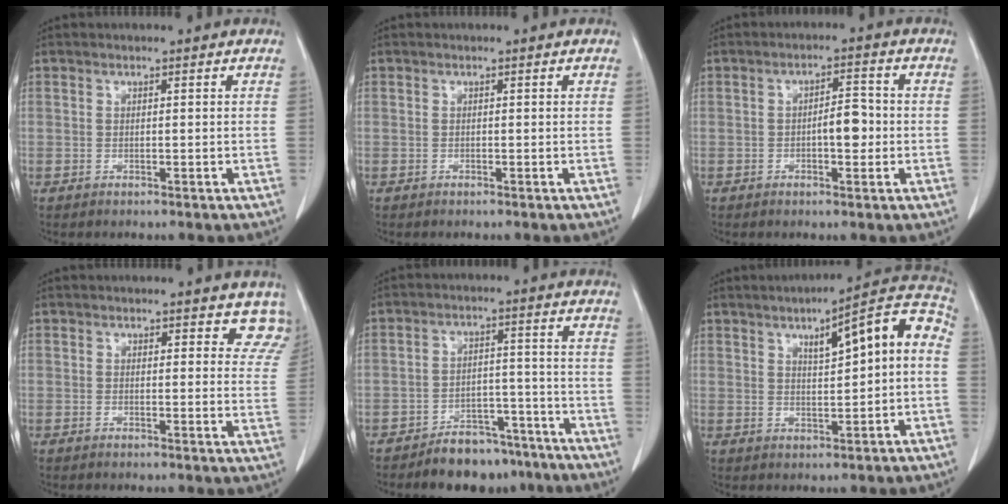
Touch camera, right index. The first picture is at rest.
{"total": 0.0}
{"total": 4.1, "force": [-0.8, 1.5, 3.7], "torque": [-0.055, 0.006, -0.012]}
{"total": 5.3, "force": [4.6, 2.4, 1.2], "torque": [0.020, -0.016, 0.030]}
{"total": 8.9, "force": [-7.3, 4.4, 2.4], "torque": [-0.012, 0.028, -0.112]}
{"total": 11.0, "force": [2.0, 2.2, 10.6], "torque": [-0.139, 0.036, 0.023]}